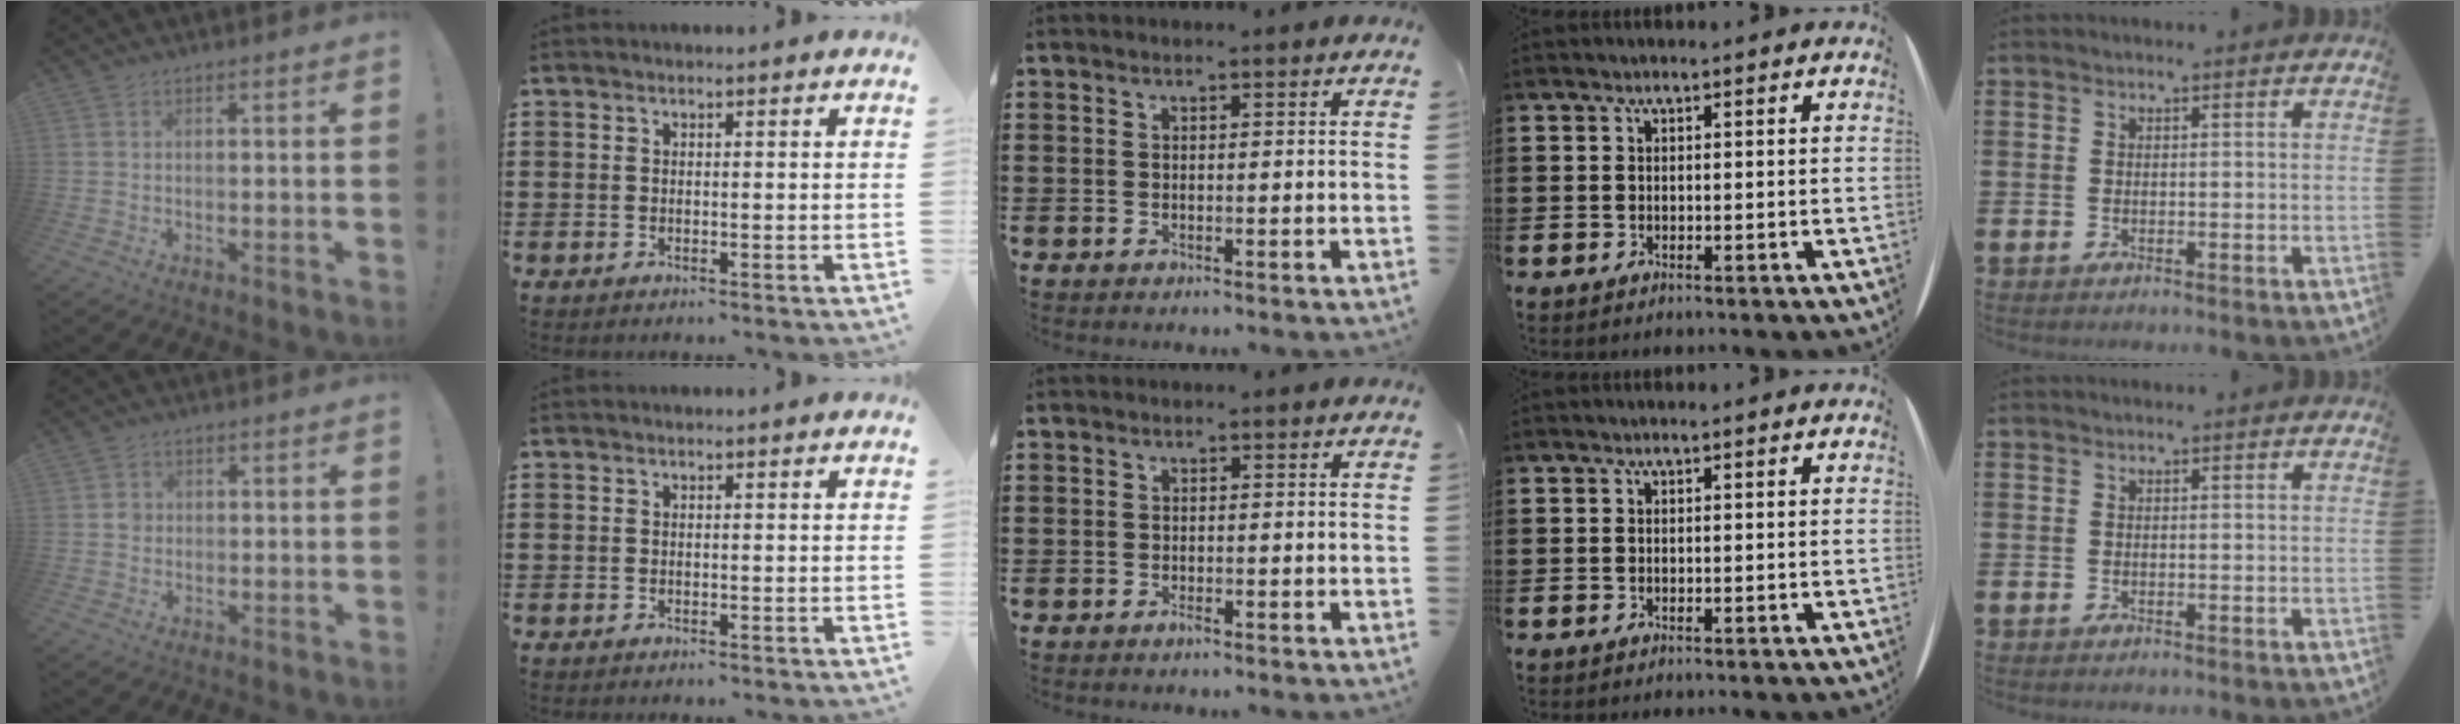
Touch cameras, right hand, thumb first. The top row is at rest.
{"thumb": {"total": 1.8, "force": [-0.2, 1.7, 0.5], "torque": [0.008, -0.001, -0.007]}, "middle": {"total": 0.9, "force": [-0.7, 0.3, 0.4], "torque": [-0.009, -0.003, -0.014]}}